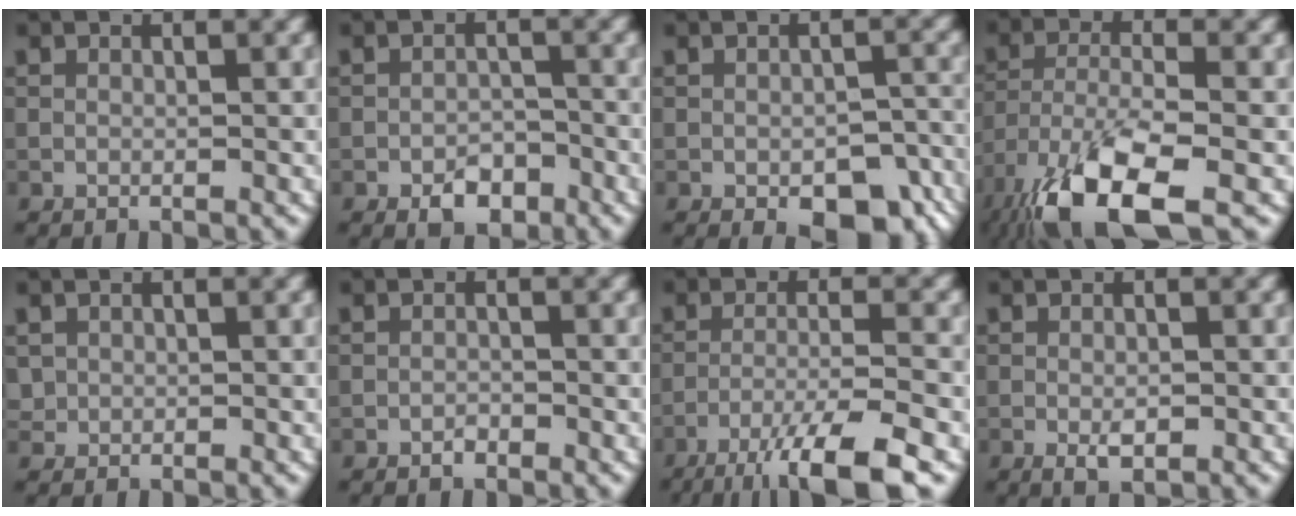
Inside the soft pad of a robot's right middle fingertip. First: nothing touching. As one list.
[{"total": 2.9, "force": [-1.8, 1.7, 1.6], "torque": [-0.021, 0.002, -0.031]}, {"total": 7.1, "force": [-3.9, 3.3, 5.0], "torque": [-0.058, -0.018, -0.038]}, {"total": 10.9, "force": [-6.5, 3.8, 7.8], "torque": [-0.162, -0.022, -0.126]}, {"total": 0.9, "force": [0.2, 0.9, 0.1], "torque": [0.005, -0.004, 0.005]}, {"total": 0.7, "force": [-0.6, 0.4, 0.3], "torque": [-0.004, 0.000, -0.012]}, {"total": 7.7, "force": [-5.1, 1.0, 5.7], "torque": [-0.085, 0.001, -0.093]}, {"total": 1.7, "force": [-0.5, 0.8, 1.4], "torque": [-0.024, -0.002, -0.007]}]